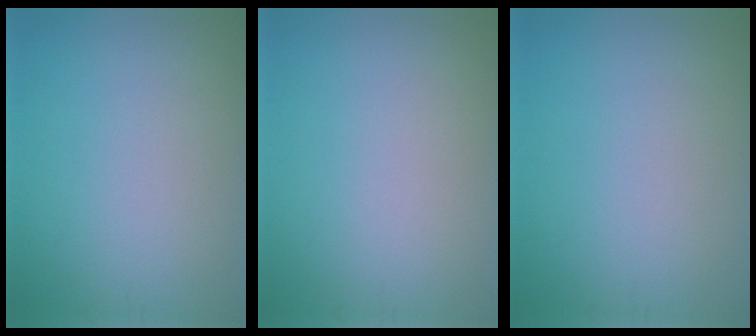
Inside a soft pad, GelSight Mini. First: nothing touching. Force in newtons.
{"total": 0.0}
{"total": 0.0}